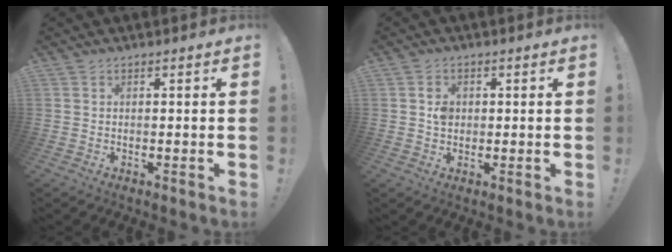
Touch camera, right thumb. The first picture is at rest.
{"total": 3.0, "force": [0.2, 2.5, 1.7], "torque": [-0.016, -0.002, 0.000]}